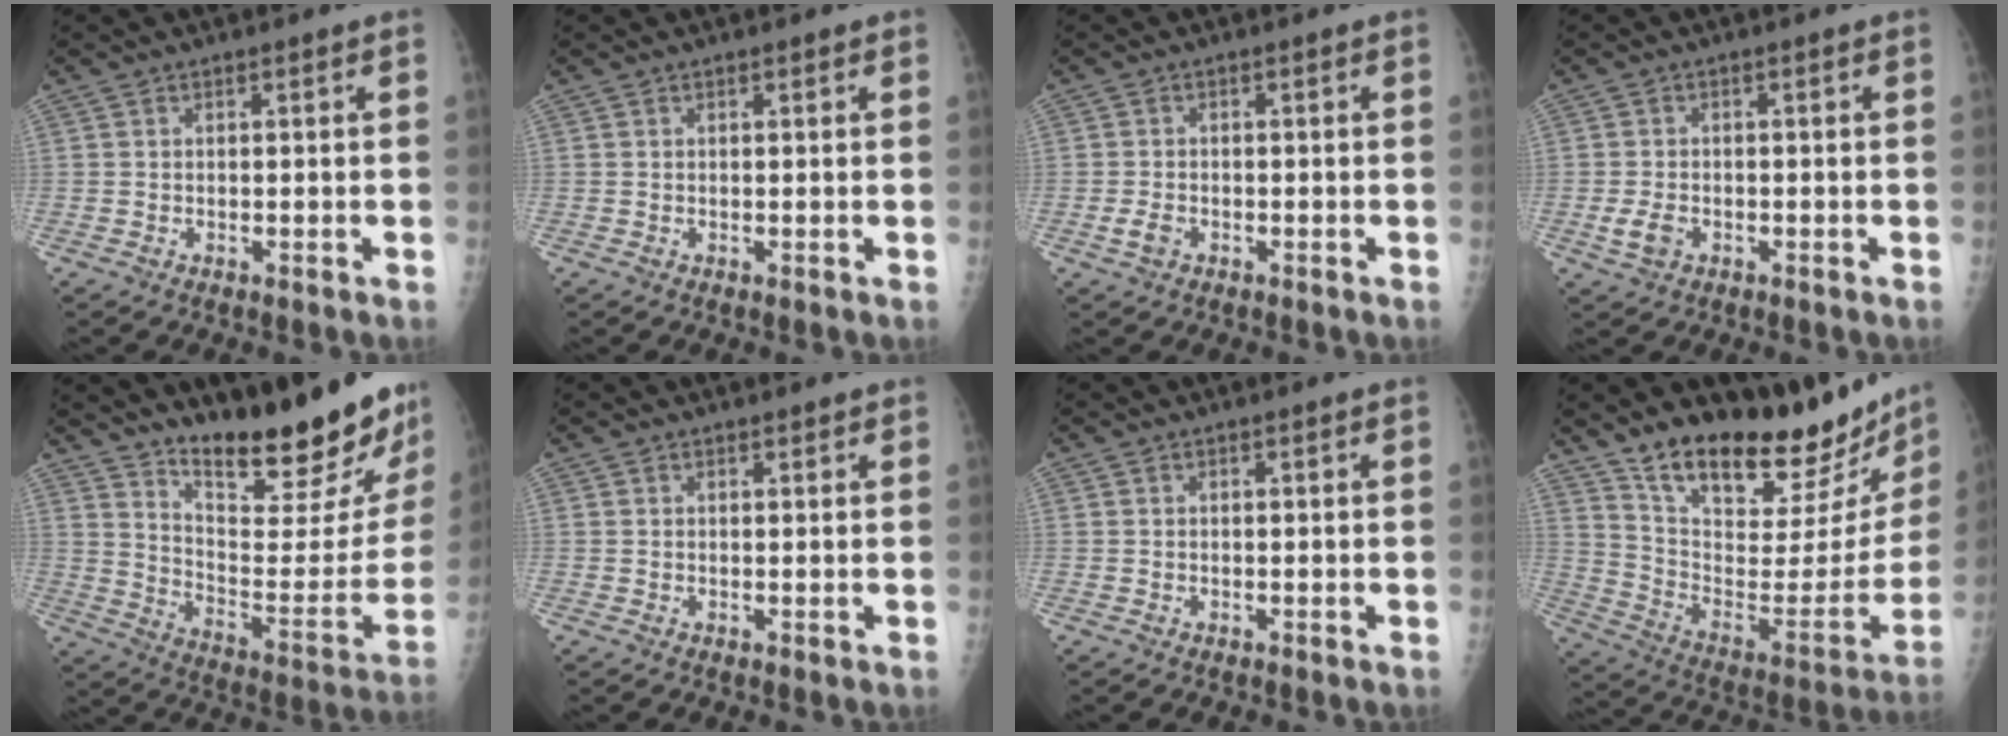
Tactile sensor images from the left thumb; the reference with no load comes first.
{"total": 0.5, "force": [0.3, 0.2, 0.4], "torque": [-0.005, 0.000, 0.003]}
{"total": 2.1, "force": [-1.0, 1.4, 1.2], "torque": [-0.026, 0.002, -0.017]}
{"total": 3.1, "force": [-1.2, 2.1, 1.9], "torque": [-0.041, 0.001, -0.019]}
{"total": 24.4, "force": [19.4, 5.3, 13.8], "torque": [-0.170, -0.142, 0.284]}
{"total": 0.7, "force": [0.6, 0.2, 0.2], "torque": [-0.004, -0.003, 0.008]}
{"total": 0.0}
{"total": 26.3, "force": [21.9, 8.4, 12.0], "torque": [-0.149, -0.127, 0.330]}